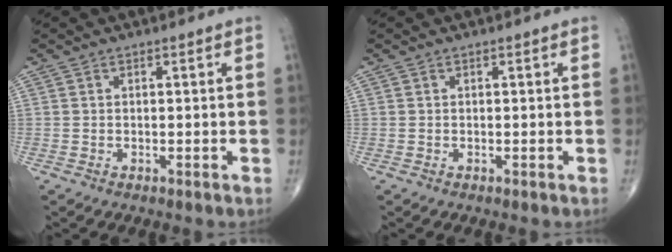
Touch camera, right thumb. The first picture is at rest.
{"total": 0.0}